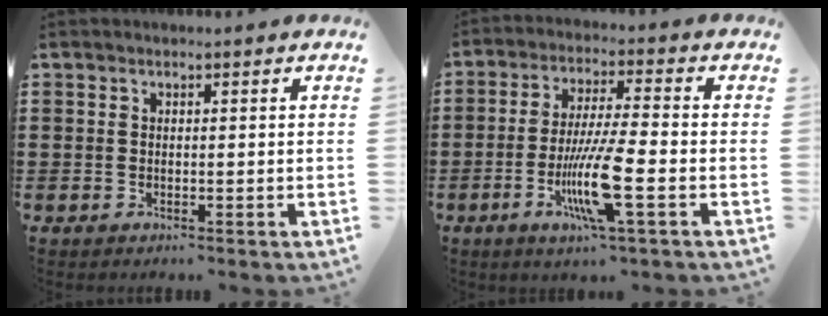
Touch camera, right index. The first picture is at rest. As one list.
[{"total": 10.8, "force": [-3.6, 1.3, 10.1], "torque": [-0.204, -0.016, -0.070]}]